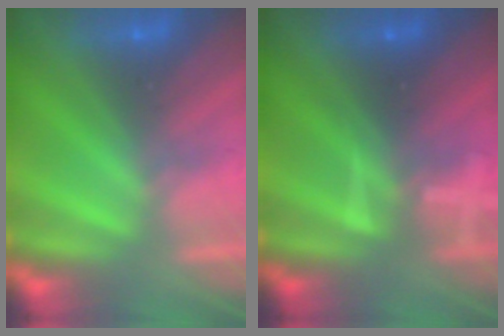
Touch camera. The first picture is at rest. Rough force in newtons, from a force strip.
{"total": 3.1}